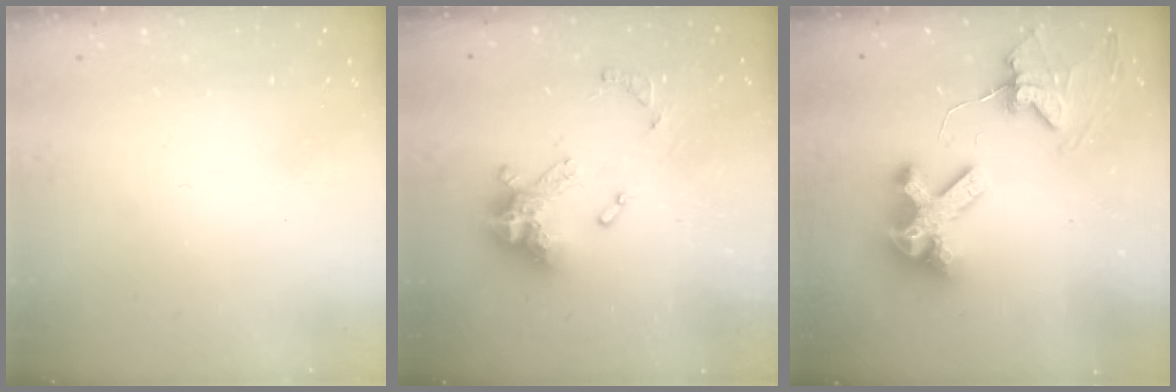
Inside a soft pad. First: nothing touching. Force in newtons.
{"total": 14.7, "press": 14.6, "slide": 1.6}
{"total": 11.7, "press": 11.6, "slide": 1.3}